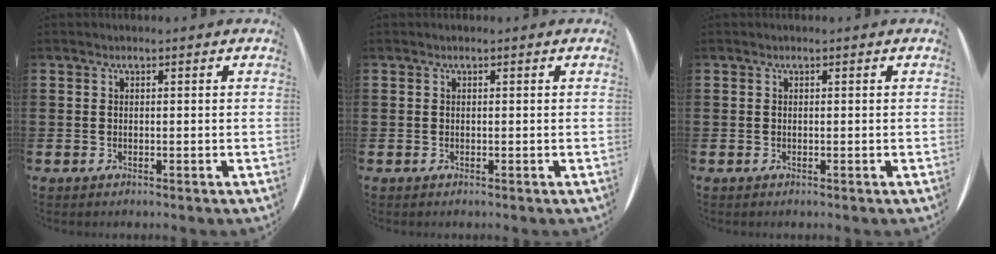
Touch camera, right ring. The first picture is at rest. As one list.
[{"total": 0.0}, {"total": 0.0}]